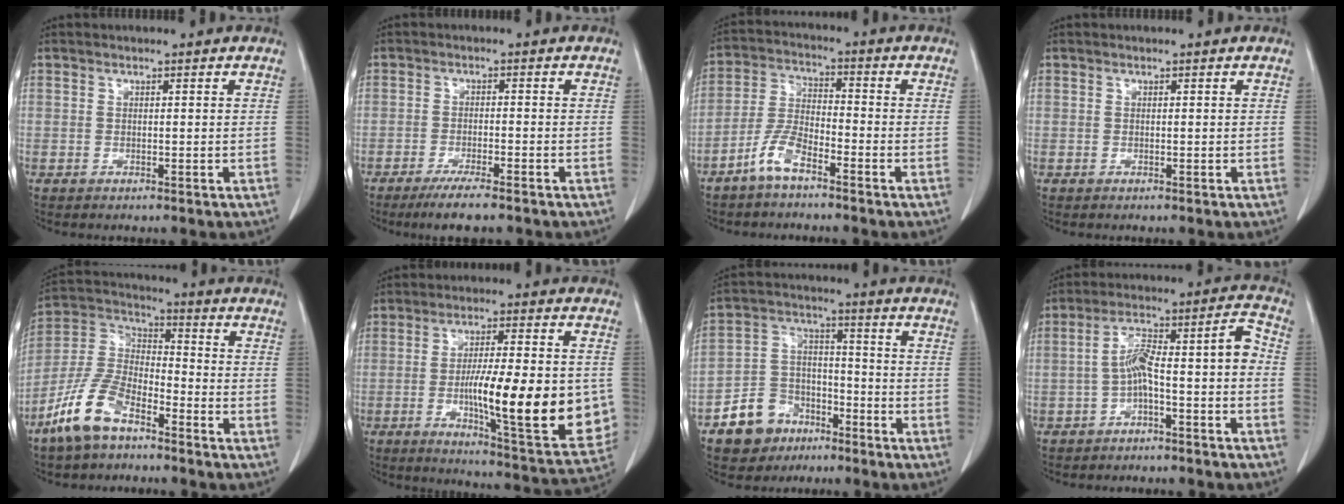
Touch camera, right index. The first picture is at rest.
{"total": 7.2, "force": [-5.8, 0.5, 4.3], "torque": [-0.063, -0.014, -0.087]}
{"total": 6.2, "force": [-4.3, 1.7, 4.2], "torque": [-0.098, 0.004, -0.090]}
{"total": 0.0}
{"total": 11.3, "force": [-7.6, 4.5, 7.1], "torque": [-0.168, 0.000, -0.154]}
{"total": 18.9, "force": [-2.6, 3.5, 18.4], "torque": [-0.235, -0.011, -0.028]}
{"total": 9.6, "force": [-5.9, 7.0, 2.9], "torque": [-0.059, 0.025, -0.100]}
{"total": 9.5, "force": [-2.8, 1.6, 8.9], "torque": [-0.149, 0.051, -0.044]}